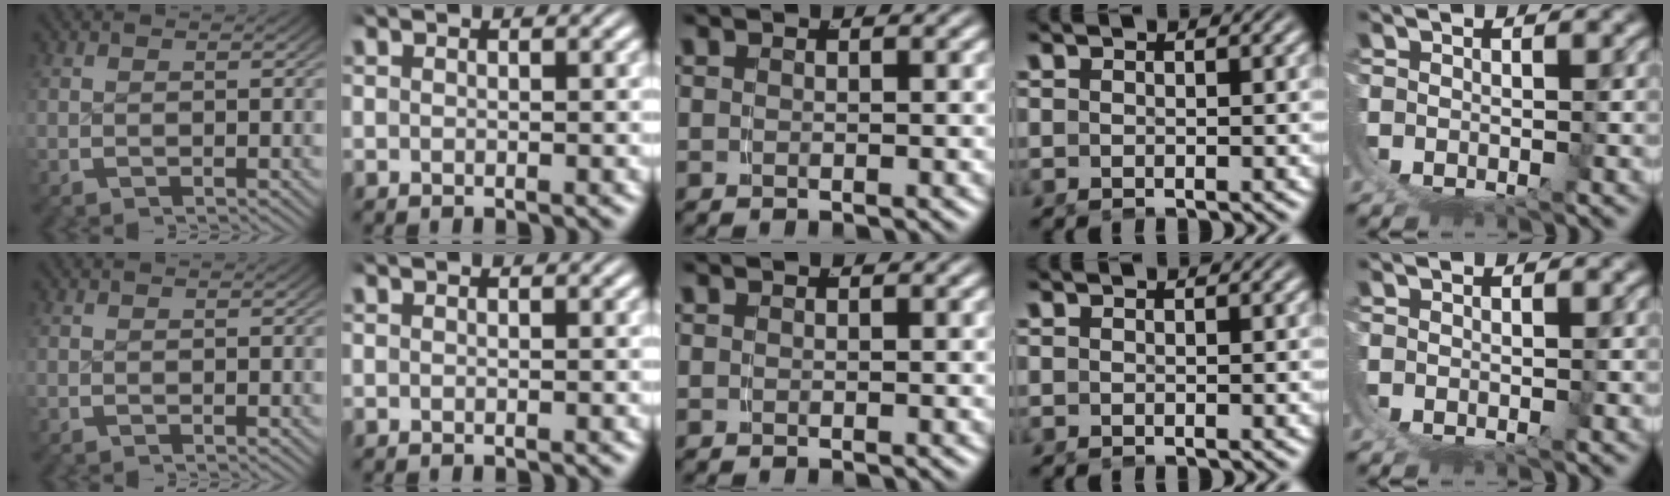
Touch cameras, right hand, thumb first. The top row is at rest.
{}